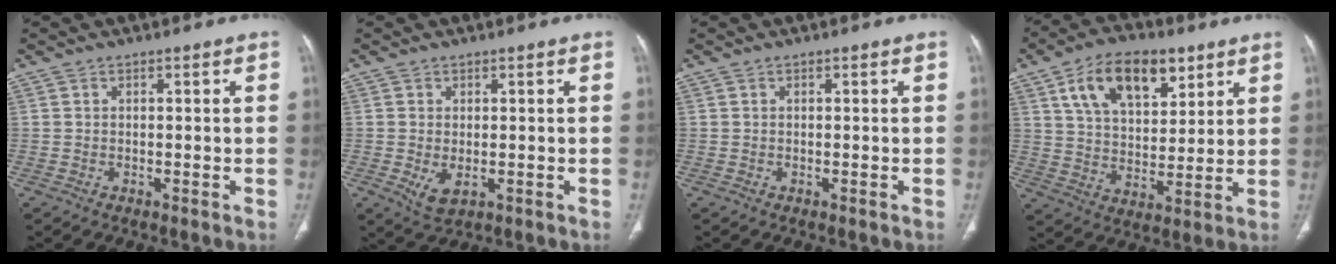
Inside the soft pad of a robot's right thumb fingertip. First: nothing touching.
{"total": 3.6, "force": [-0.7, 2.1, 2.8], "torque": [-0.054, -0.010, 0.000]}
{"total": 0.0}
{"total": 16.0, "force": [8.2, 9.0, 10.5], "torque": [-0.137, -0.024, 0.146]}